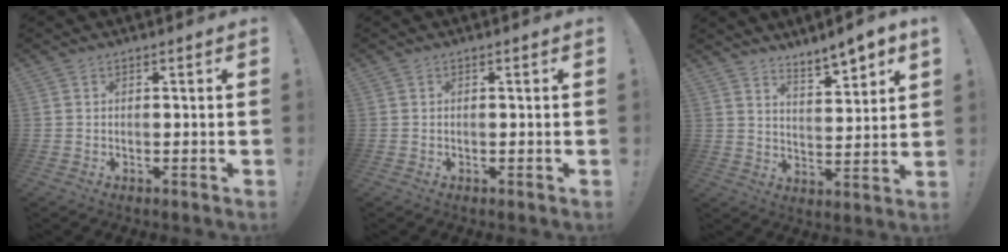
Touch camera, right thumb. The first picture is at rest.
{"total": 0.0}
{"total": 7.2, "force": [6.3, 1.1, 3.3], "torque": [-0.045, -0.052, 0.109]}